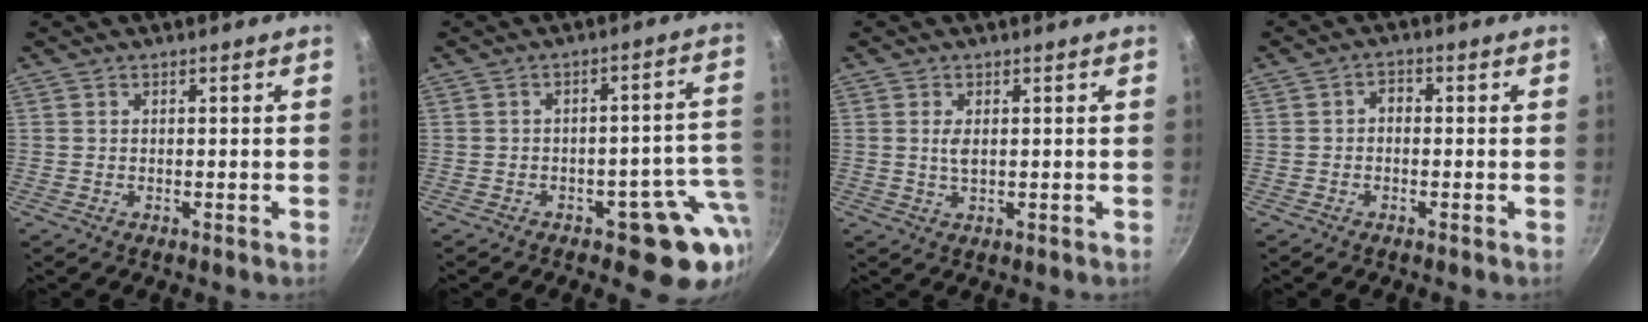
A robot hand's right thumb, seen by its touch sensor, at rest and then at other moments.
{"total": 13.0, "force": [-5.2, 5.3, 10.7], "torque": [-0.084, 0.037, -0.056]}
{"total": 2.4, "force": [0.4, 1.1, 2.1], "torque": [-0.043, -0.003, 0.012]}
{"total": 1.9, "force": [-0.3, 1.4, 1.3], "torque": [-0.010, 0.011, -0.013]}